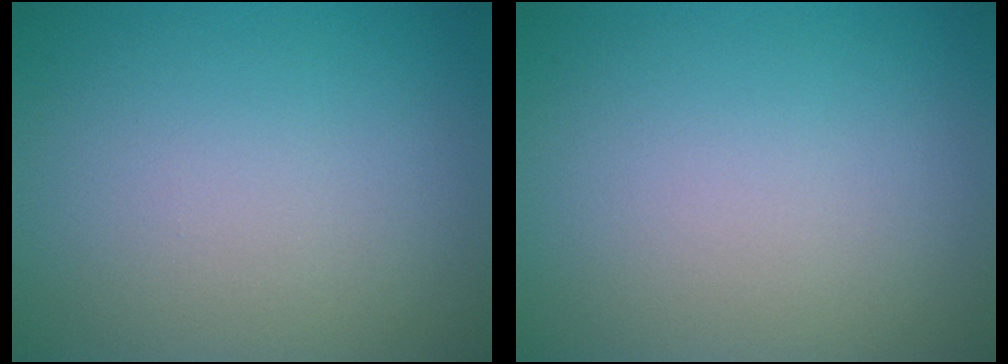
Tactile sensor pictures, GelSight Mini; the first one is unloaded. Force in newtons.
{"total": 0.0}